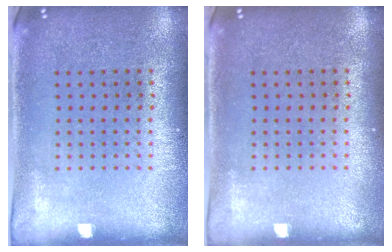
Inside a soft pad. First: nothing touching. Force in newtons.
{"total": 0.0}